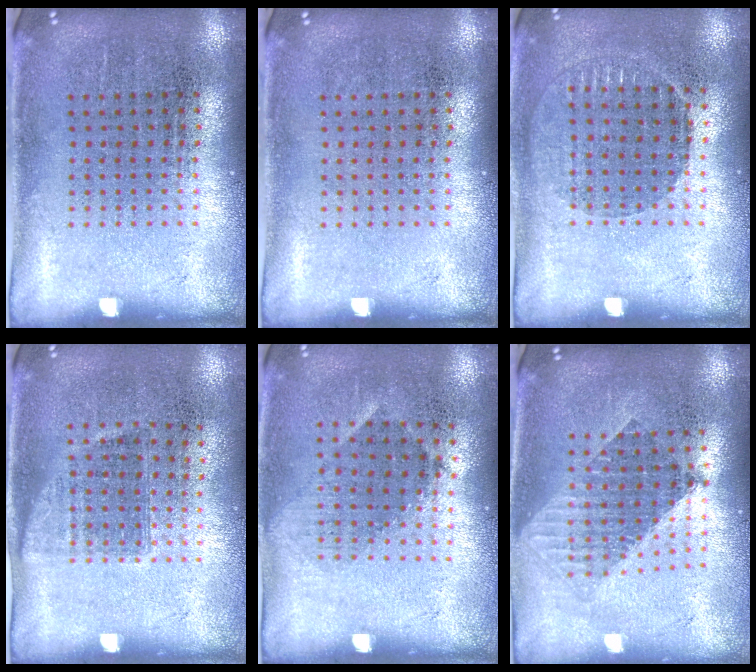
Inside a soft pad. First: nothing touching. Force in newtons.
{"total": 0.0}
{"total": 1.0, "press": 0.9, "slide": 0.4}
{"total": 0.9, "press": 0.8, "slide": 0.4}
{"total": 0.9, "press": 0.7, "slide": 0.5}
{"total": 1.6, "press": 1.3, "slide": 0.8}